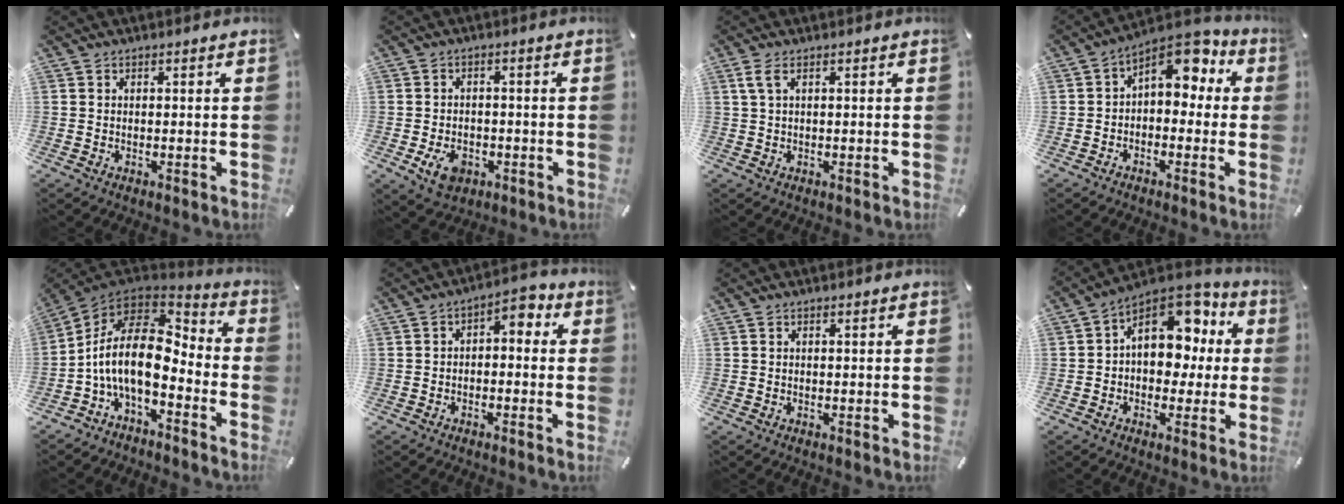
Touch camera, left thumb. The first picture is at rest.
{"total": 5.9, "force": [-2.4, 4.3, 3.2], "torque": [-0.062, 0.007, -0.045]}
{"total": 2.6, "force": [0.9, 0.7, 2.3], "torque": [-0.050, 0.001, 0.014]}
{"total": 7.8, "force": [2.9, 5.3, 5.0], "torque": [-0.066, -0.025, 0.048]}
{"total": 15.6, "force": [-2.1, 8.9, 12.7], "torque": [-0.277, 0.000, -0.037]}
{"total": 3.4, "force": [-1.1, 2.1, 2.4], "torque": [-0.032, 0.009, -0.030]}
{"total": 0.0}
{"total": 14.1, "force": [4.0, 10.6, 8.3], "torque": [-0.105, -0.027, 0.076]}